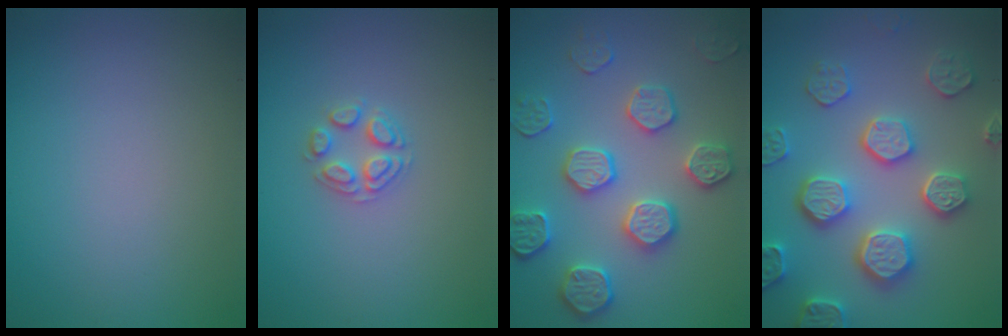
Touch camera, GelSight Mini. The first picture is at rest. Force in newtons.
{"total": 2.2, "press": 2.2, "slide": 0.2}
{"total": 4.5, "press": 4.3, "slide": 1.2}
{"total": 5.7, "press": 5.3, "slide": 1.9}